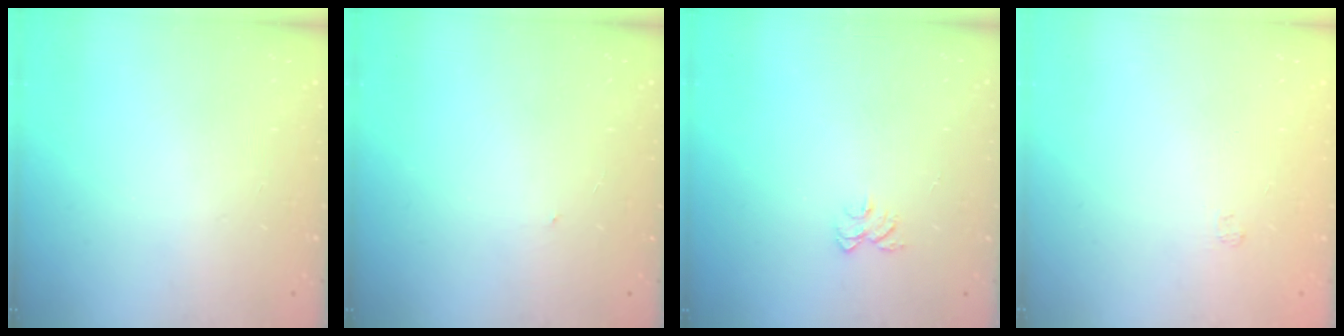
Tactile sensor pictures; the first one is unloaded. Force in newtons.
{"total": 0.6, "press": 0.6, "slide": 0.1}
{"total": 5.4, "press": 5.4, "slide": 0.5}
{"total": 1.7, "press": 1.2, "slide": 1.1}